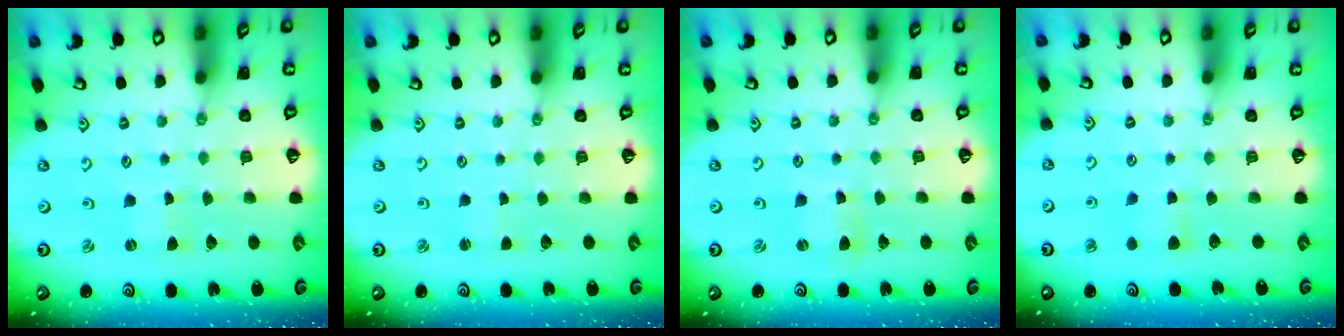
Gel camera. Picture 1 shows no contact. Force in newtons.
{"total": 0.8, "press": 0.8, "slide": 0.2}
{"total": 2.3, "press": 2.3, "slide": 0.3}
{"total": 5.0, "press": 4.9, "slide": 0.7}